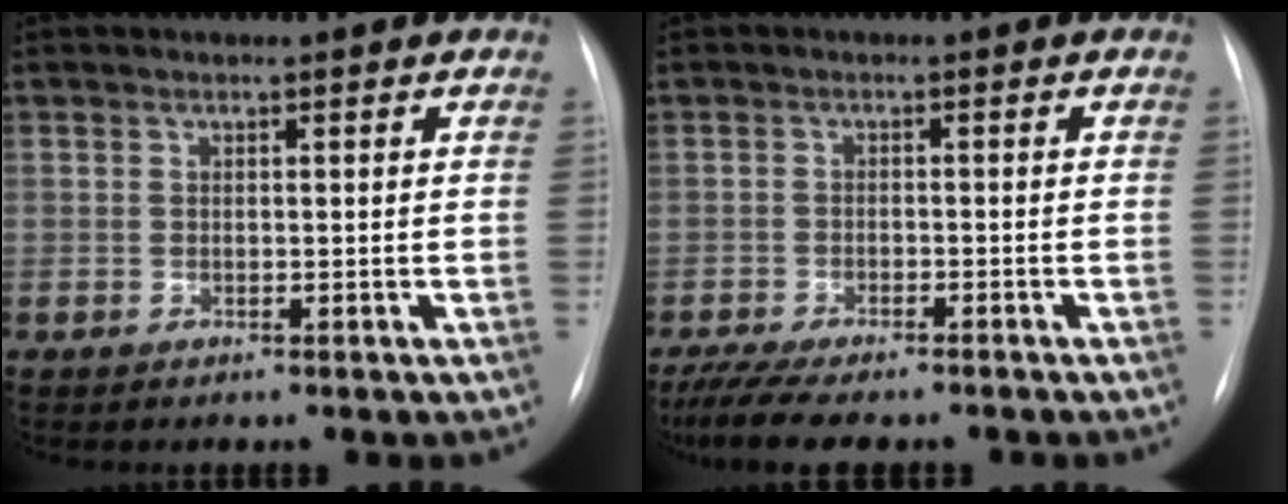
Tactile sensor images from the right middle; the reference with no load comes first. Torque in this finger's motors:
{"motor_torque": [0.95, -0.91, 0.13, 0.06]}